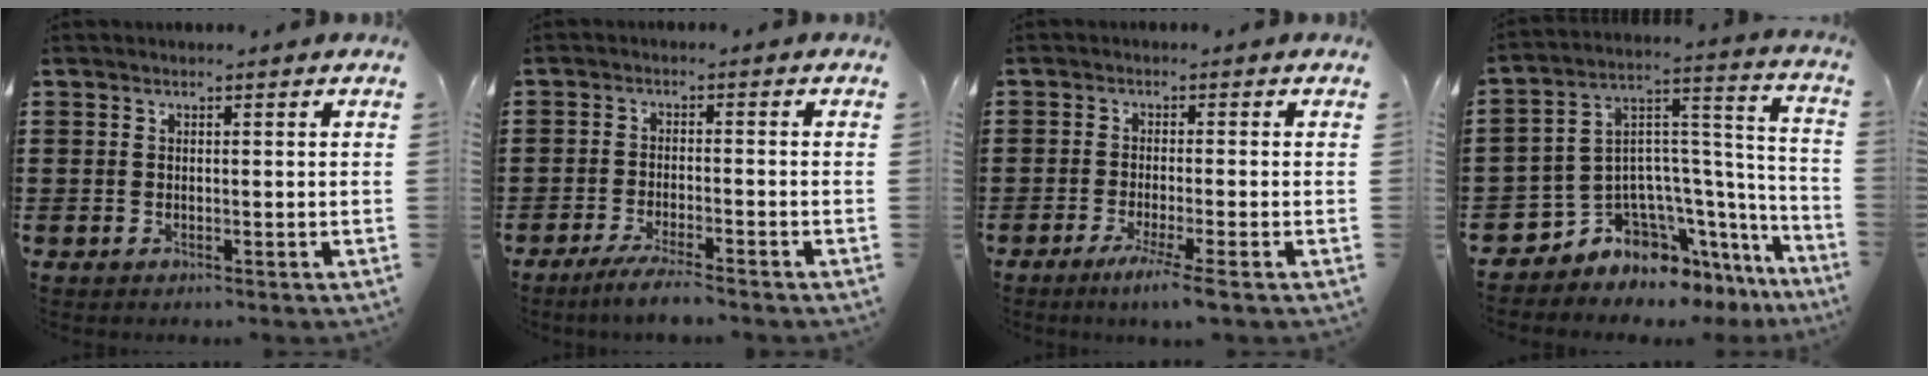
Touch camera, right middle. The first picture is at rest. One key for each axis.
{"total": 3.6, "fx": -3.2, "fy": -0.2, "fz": 1.7, "tx": -0.036, "ty": -0.008, "tz": -0.061}
{"total": 3.9, "fx": -2.5, "fy": -0.6, "fz": 2.9, "tx": -0.052, "ty": -0.016, "tz": -0.044}
{"total": 6.7, "fx": -5.7, "fy": 3.5, "fz": 0.6, "tx": -0.033, "ty": -0.013, "tz": -0.111}